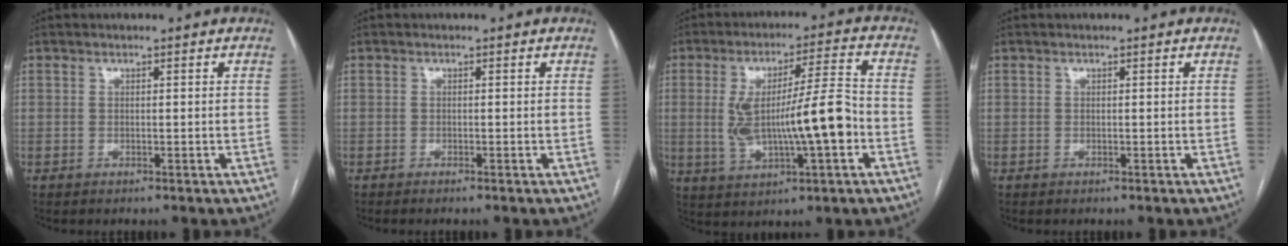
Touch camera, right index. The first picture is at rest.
{"total": 0.7, "force": [-0.6, -0.1, 0.4], "torque": [-0.006, 0.001, -0.011]}
{"total": 13.2, "force": [-1.7, 1.8, 12.9], "torque": [-0.238, 0.013, -0.022]}
{"total": 0.0}